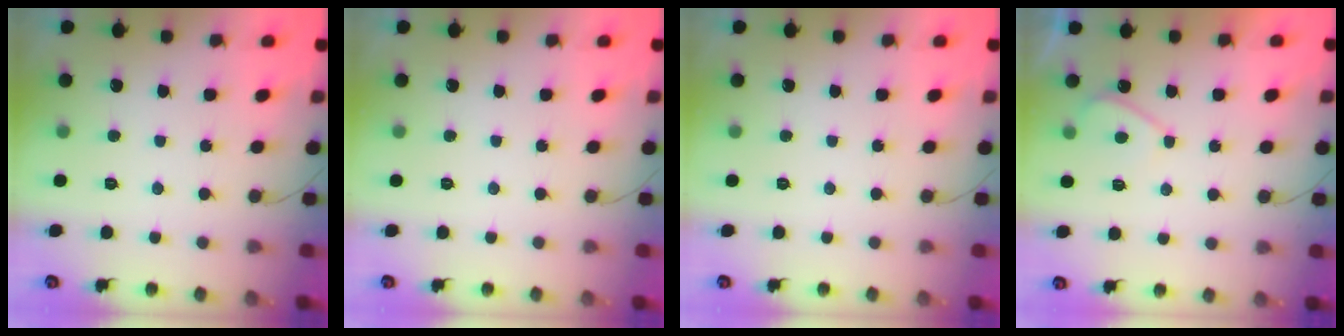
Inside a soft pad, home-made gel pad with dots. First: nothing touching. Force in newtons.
{"total": 0.0}
{"total": 0.0}
{"total": 2.9, "press": 2.9, "slide": 0.4}